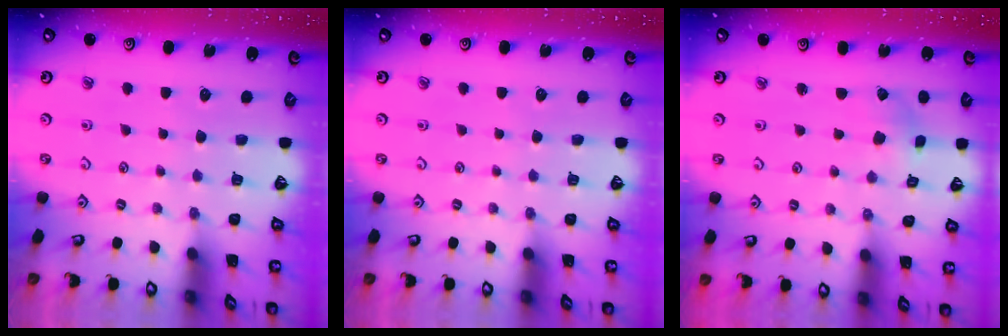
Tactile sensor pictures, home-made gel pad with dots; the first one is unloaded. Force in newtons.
{"total": 0.0}
{"total": 1.7, "press": 1.7, "slide": 0.3}